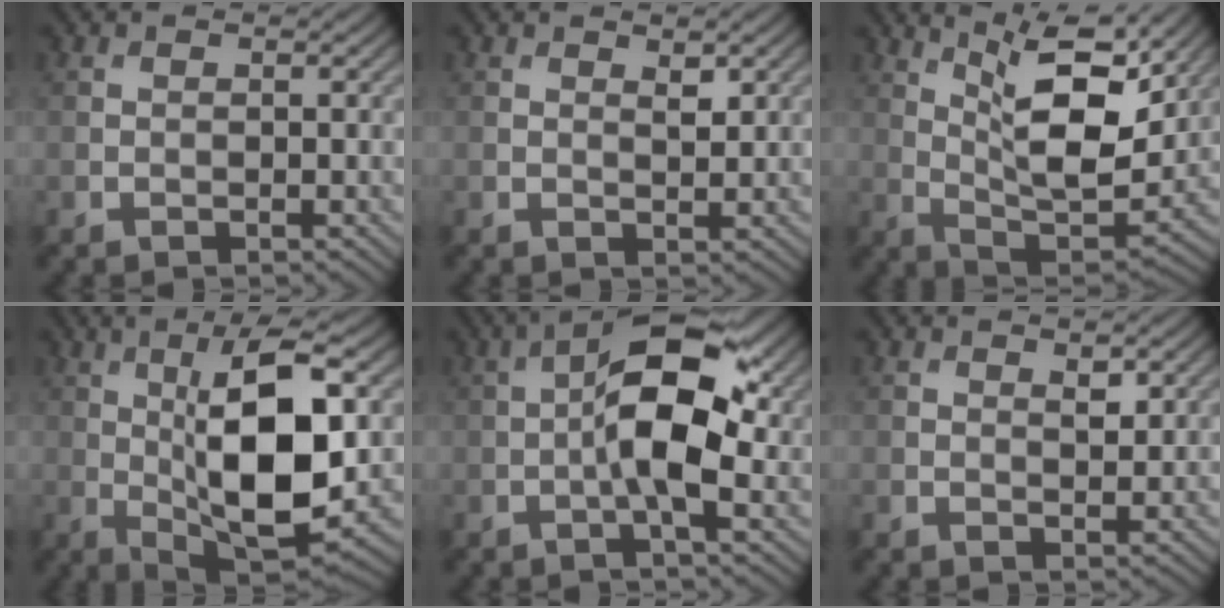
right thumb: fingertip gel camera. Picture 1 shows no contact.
{"total": 1.4, "force": [0.9, 0.4, 0.9], "torque": [-0.018, -0.004, 0.017]}
{"total": 11.8, "force": [6.3, 3.4, 9.4], "torque": [-0.173, -0.006, 0.113]}
{"total": 14.0, "force": [0.8, 4.8, 13.1], "torque": [-0.214, 0.000, 0.013]}
{"total": 9.9, "force": [-0.2, 3.7, 9.2], "torque": [-0.164, 0.014, -0.013]}
{"total": 1.4, "force": [0.9, 0.4, 1.0], "torque": [-0.019, -0.003, 0.017]}